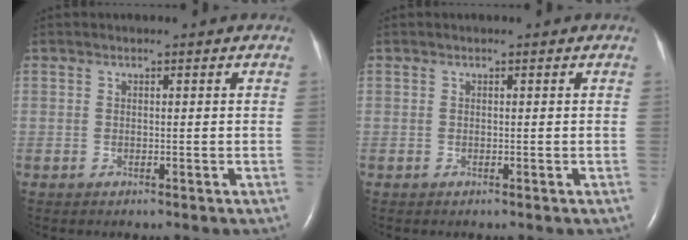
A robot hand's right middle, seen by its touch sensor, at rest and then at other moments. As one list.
[{"total": 0.0}]